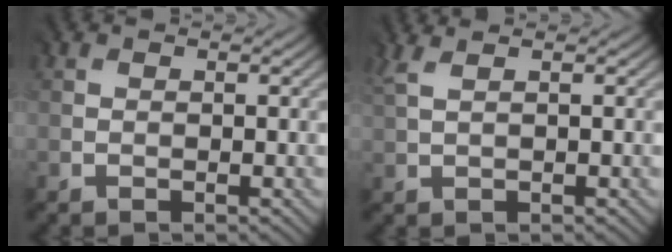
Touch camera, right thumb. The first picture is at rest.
{"total": 1.3, "force": [0.9, -0.1, 0.9], "torque": [-0.018, 0.006, 0.024]}